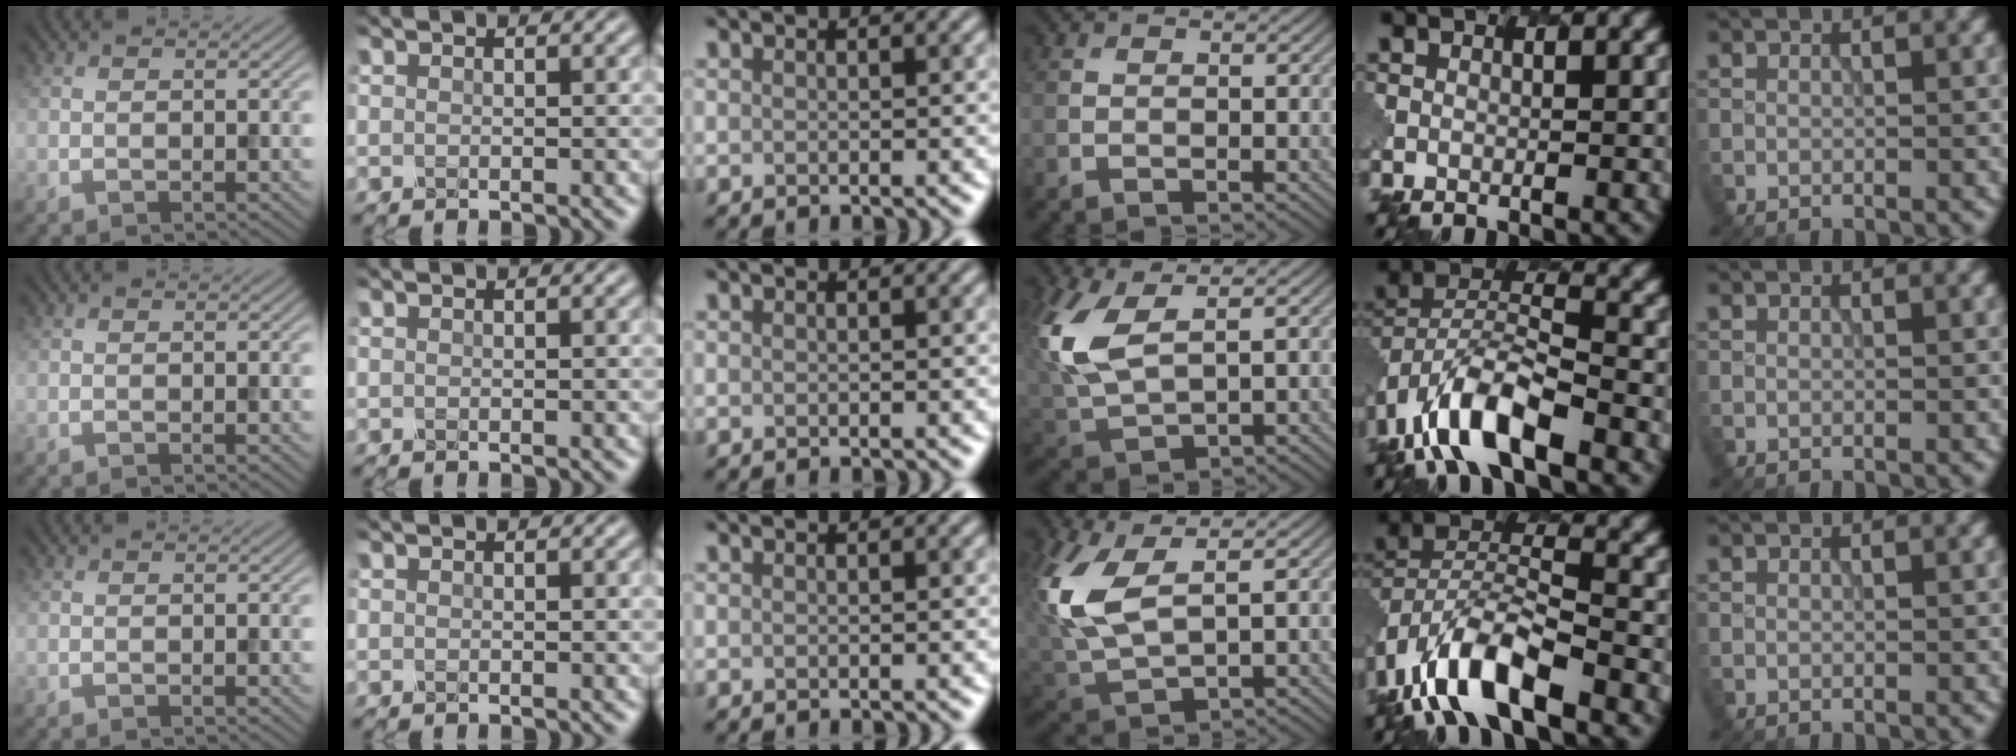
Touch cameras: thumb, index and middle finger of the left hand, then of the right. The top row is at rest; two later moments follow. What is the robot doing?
{"motion": "insert", "object": "pen bag"}